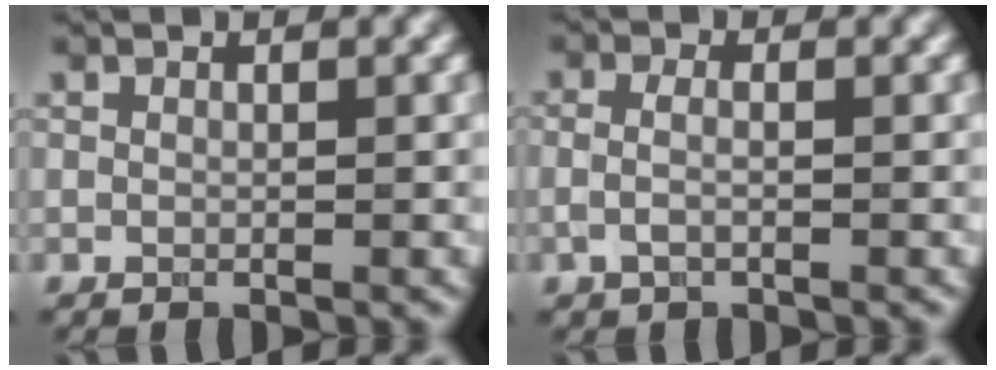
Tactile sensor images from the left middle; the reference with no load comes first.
{"total": 1.4, "force": [-0.4, 0.6, 1.2], "torque": [-0.031, -0.004, -0.013]}